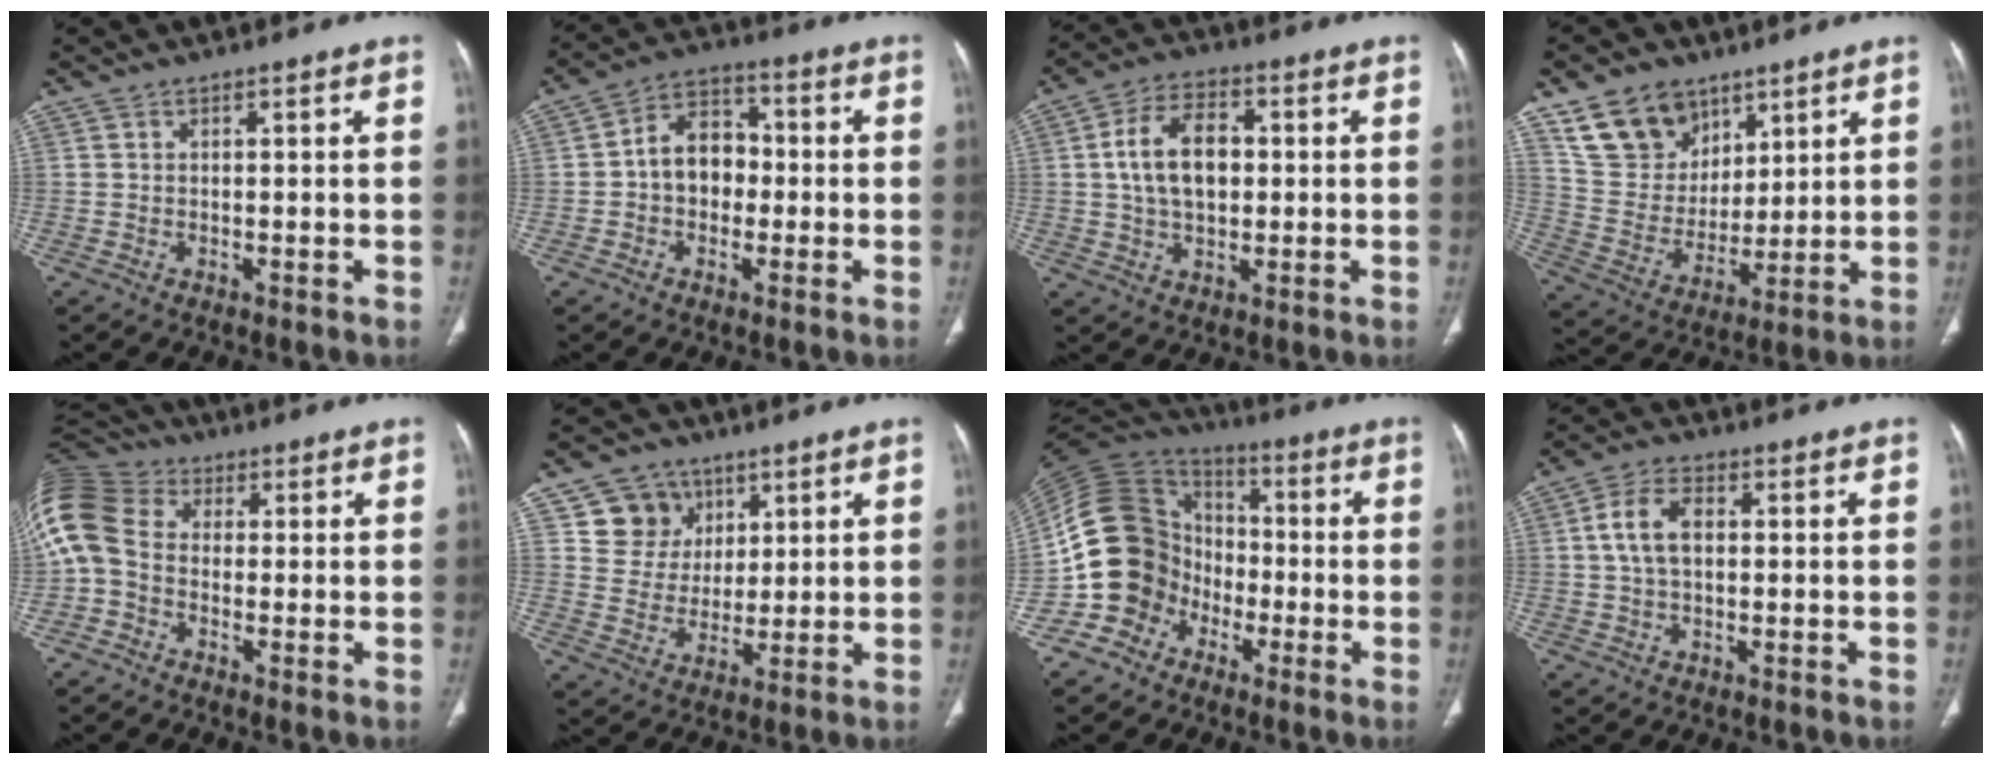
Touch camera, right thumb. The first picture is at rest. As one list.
[{"total": 8.8, "force": [-0.8, 6.7, 5.7], "torque": [-0.061, 0.030, -0.026]}, {"total": 11.0, "force": [1.0, 6.9, 8.5], "torque": [-0.137, 0.014, 0.016]}, {"total": 14.3, "force": [8.8, 10.2, 4.8], "torque": [-0.053, -0.044, 0.176]}, {"total": 14.4, "force": [0.0, 11.6, 8.5], "torque": [-0.201, 0.037, -0.010]}, {"total": 9.4, "force": [4.4, 8.2, 1.5], "torque": [0.012, -0.020, 0.082]}, {"total": 15.8, "force": [-5.5, 13.6, 5.7], "torque": [-0.080, 0.068, -0.106]}, {"total": 7.1, "force": [0.8, 4.3, 5.6], "torque": [-0.103, 0.018, 0.012]}]